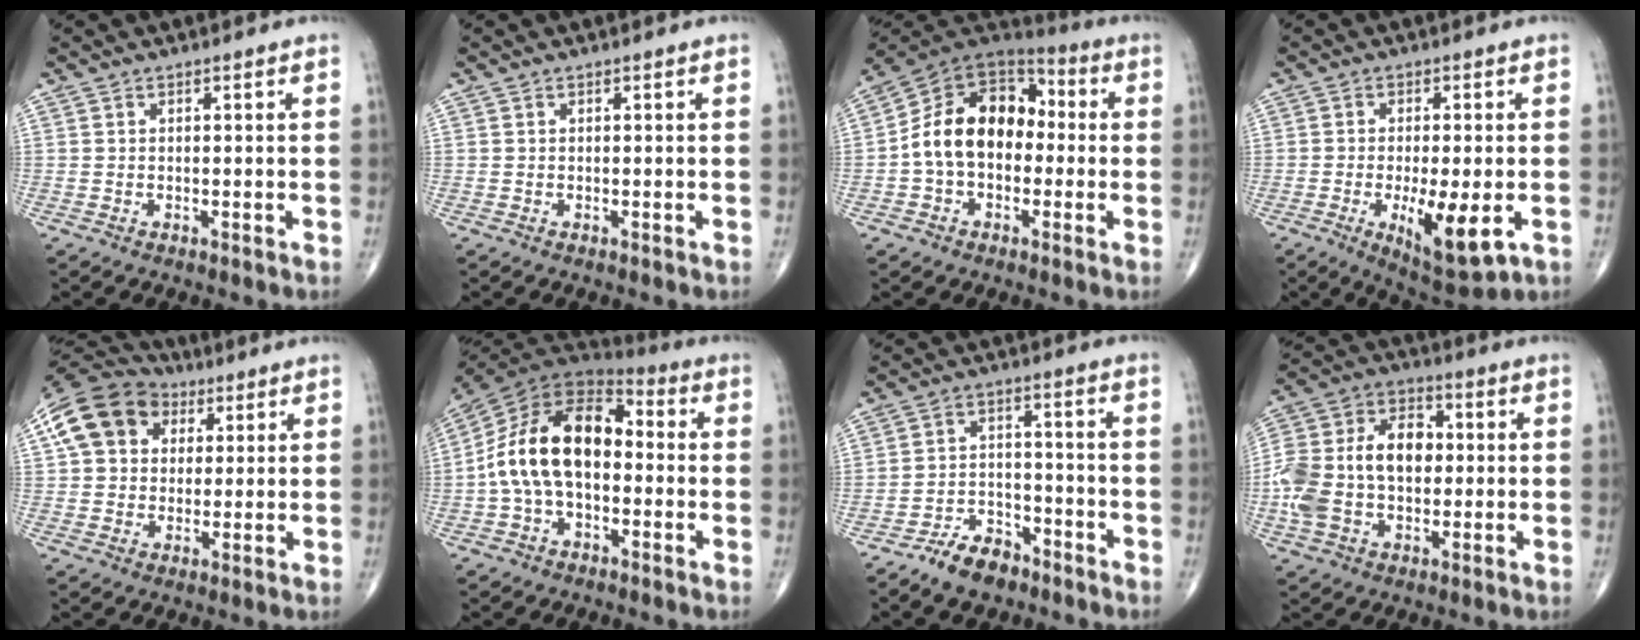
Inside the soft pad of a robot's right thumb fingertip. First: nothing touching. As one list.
[{"total": 0.0}, {"total": 15.9, "force": [-0.9, 11.2, 11.3], "torque": [-0.167, 0.047, -0.029]}, {"total": 11.3, "force": [-3.2, 3.6, 10.2], "torque": [-0.160, -0.017, -0.042]}, {"total": 15.2, "force": [4.9, 11.9, 8.2], "torque": [-0.136, 0.016, 0.074]}, {"total": 18.4, "force": [-0.7, 11.2, 14.6], "torque": [-0.257, 0.045, -0.022]}, {"total": 6.7, "force": [-4.7, 3.7, 3.0], "torque": [-0.043, 0.027, -0.085]}, {"total": 18.3, "force": [-0.3, 12.1, 13.6], "torque": [-0.269, 0.032, -0.009]}]